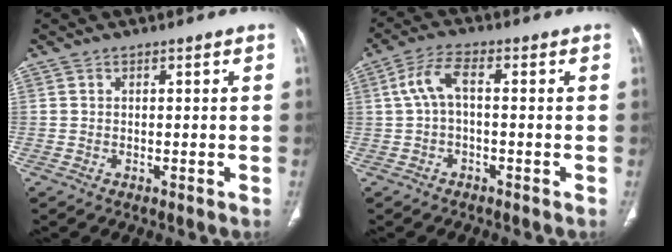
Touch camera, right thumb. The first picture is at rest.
{"total": 5.2, "force": [0.1, 2.0, 4.8], "torque": [-0.105, 0.020, -0.003]}